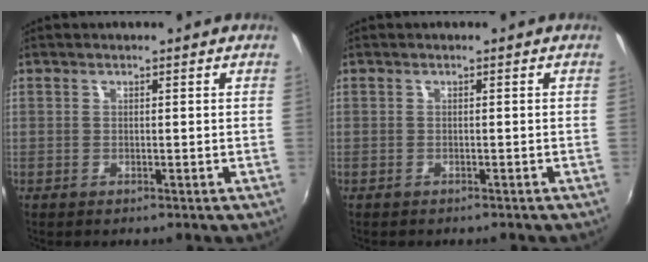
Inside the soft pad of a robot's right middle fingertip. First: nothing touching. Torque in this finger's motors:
{"motor_torque": [0.94, -1.20, 0.12, 0.06]}